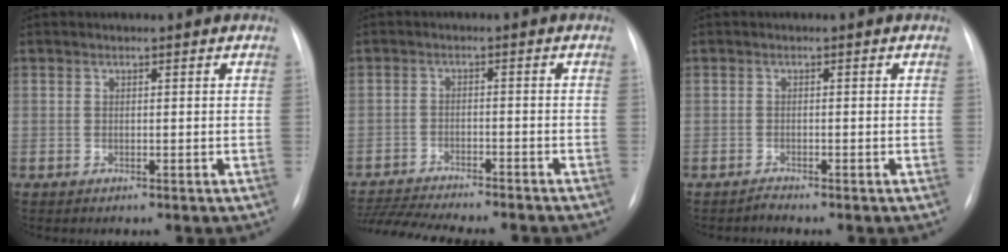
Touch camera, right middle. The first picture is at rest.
{"total": 15.4, "force": [-14.0, 1.6, 6.3], "torque": [-0.122, -0.014, -0.205]}
{"total": 0.8, "force": [-0.7, -0.2, -0.1], "torque": [0.000, -0.005, -0.011]}